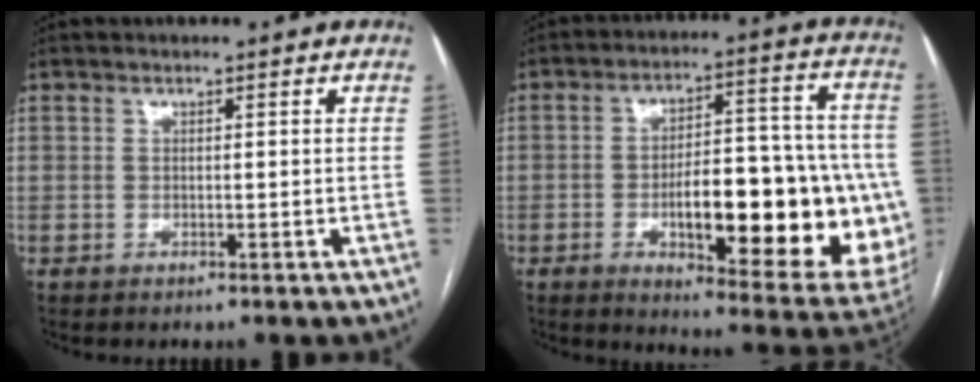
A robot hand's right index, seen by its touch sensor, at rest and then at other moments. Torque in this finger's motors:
{"motor_torque": [2.14, 0.00, 1.05, 0.21]}